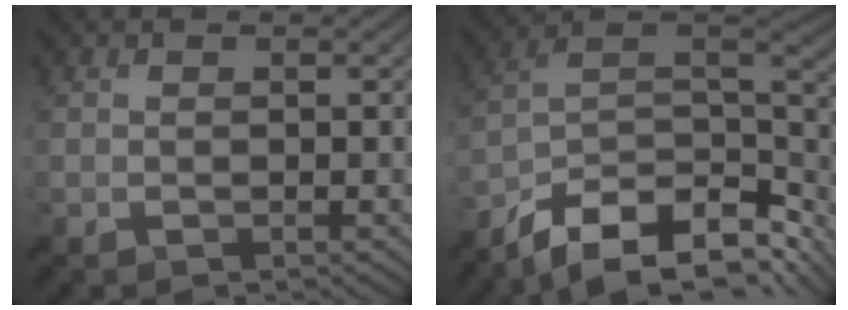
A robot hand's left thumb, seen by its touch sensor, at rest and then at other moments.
{"total": 14.3, "force": [-9.4, 6.0, 9.0], "torque": [-0.207, -0.015, -0.146]}